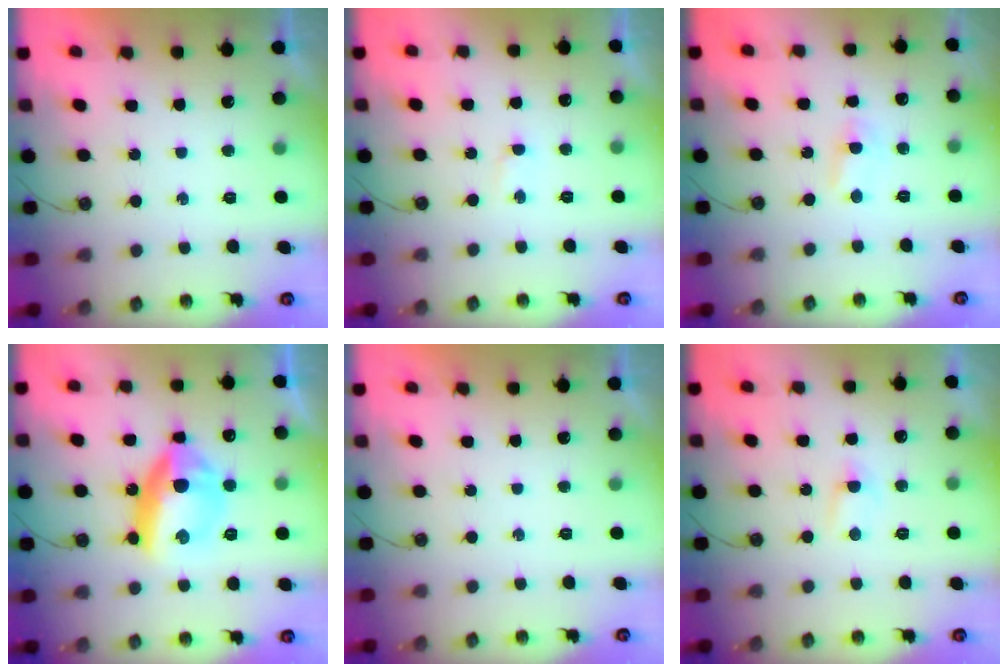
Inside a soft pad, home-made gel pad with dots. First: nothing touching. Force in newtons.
{"total": 1.0, "press": 0.8, "slide": 0.7}
{"total": 2.9, "press": 2.9, "slide": 0.4}
{"total": 15.3, "press": 15.2, "slide": 0.5}
{"total": 0.0}
{"total": 2.6, "press": 2.5, "slide": 0.3}